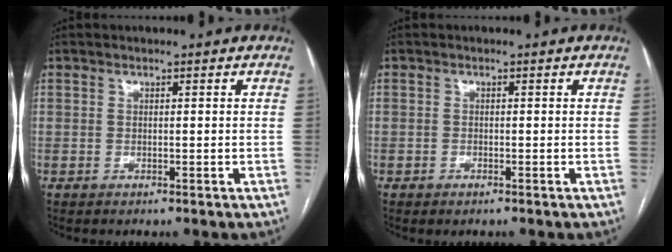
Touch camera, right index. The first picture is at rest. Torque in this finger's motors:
{"motor_torque": [0.37, -0.35, 0.07, 0.00]}